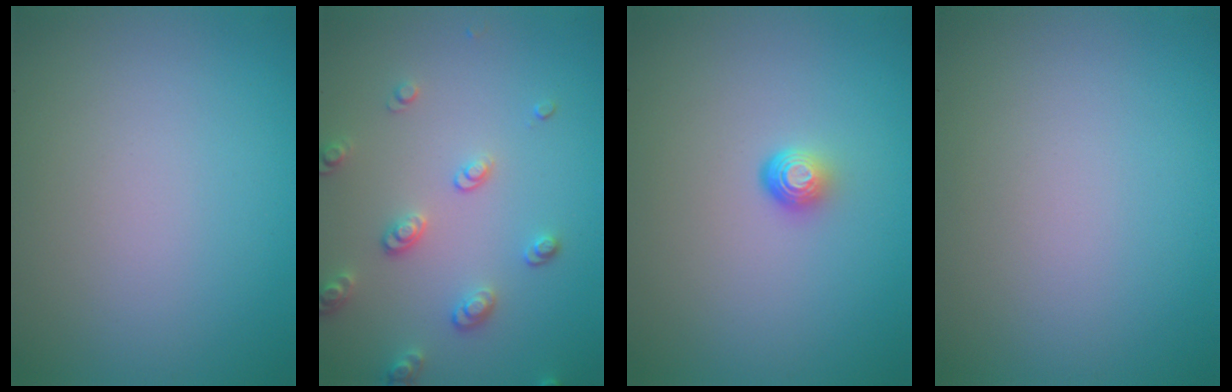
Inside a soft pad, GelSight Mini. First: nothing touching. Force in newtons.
{"total": 2.6, "press": 2.4, "slide": 0.9}
{"total": 1.5, "press": 0.9, "slide": 1.2}
{"total": 0.0}